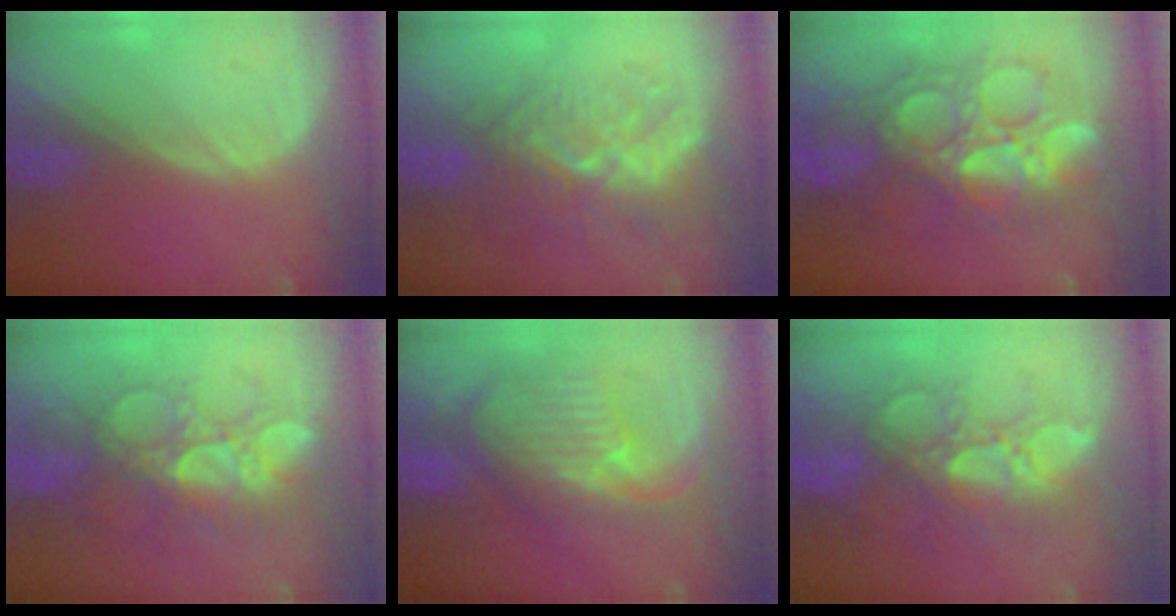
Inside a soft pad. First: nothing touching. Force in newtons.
{"total": 9.8, "press": 8.5, "slide": 4.8}
{"total": 12.2, "press": 12.1, "slide": 1.4}
{"total": 9.0, "press": 8.8, "slide": 1.8}
{"total": 11.0, "press": 9.6, "slide": 5.3}
{"total": 11.1, "press": 9.6, "slide": 5.5}